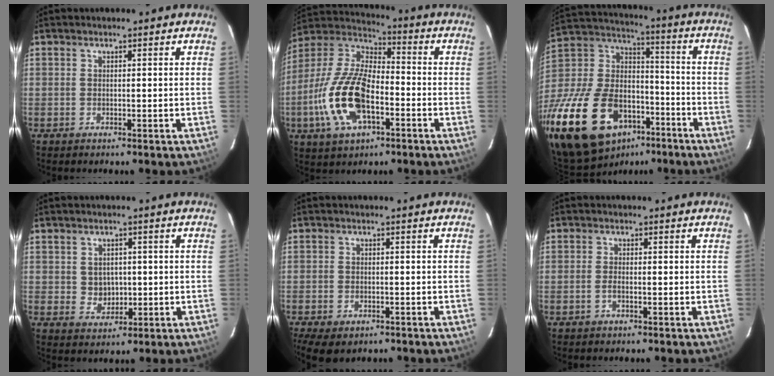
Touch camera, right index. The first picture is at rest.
{"total": 18.0, "force": [-5.8, 8.7, 14.6], "torque": [-0.315, -0.004, -0.110]}
{"total": 30.3, "force": [-15.6, 17.8, 18.9], "torque": [-0.415, -0.005, -0.249]}
{"total": 4.1, "force": [0.2, 3.8, 1.5], "torque": [-0.029, 0.006, 0.012]}
{"total": 7.6, "force": [-4.8, 4.2, 4.3], "torque": [-0.106, -0.024, -0.078]}
{"total": 1.2, "force": [-0.6, 0.4, 1.0], "torque": [-0.025, 0.001, -0.014]}